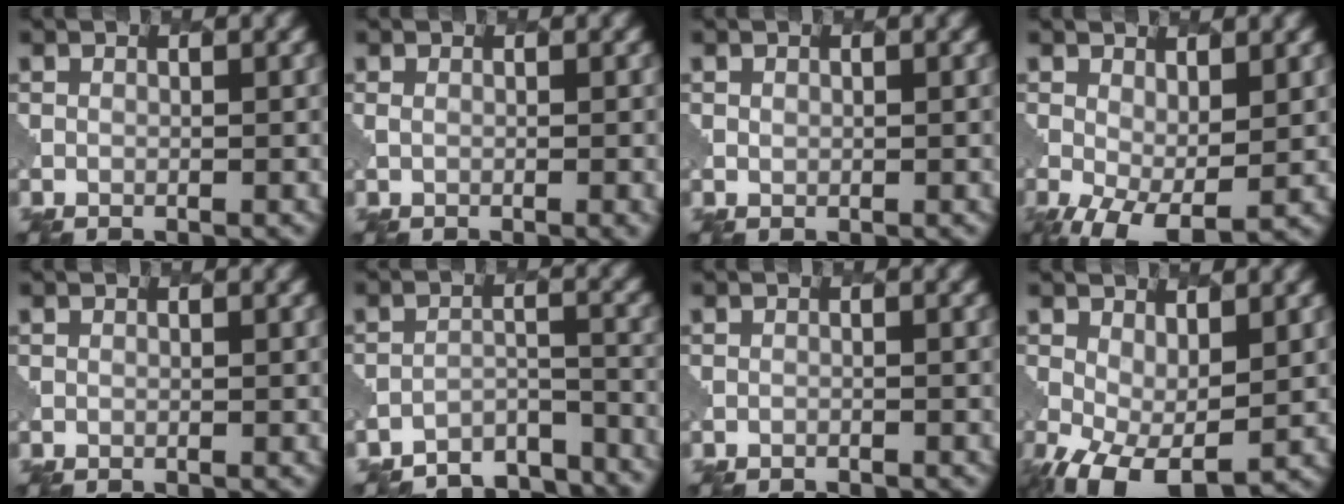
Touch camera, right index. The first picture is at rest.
{"total": 1.7, "force": [0.3, 0.6, 1.5], "torque": [-0.013, -0.004, 0.012]}
{"total": 0.8, "force": [0.5, 0.6, 0.1], "torque": [0.001, 0.000, 0.008]}
{"total": 4.5, "force": [-0.4, 2.4, 3.8], "torque": [-0.085, -0.013, -0.003]}
{"total": 0.0}
{"total": 7.1, "force": [-6.7, 1.8, 1.3], "torque": [-0.018, -0.006, -0.092]}
{"total": 1.0, "force": [-1.0, 0.2, -0.1], "torque": [0.013, 0.004, -0.011]}
{"total": 5.8, "force": [-0.8, 3.4, 4.6], "torque": [-0.104, -0.015, -0.008]}